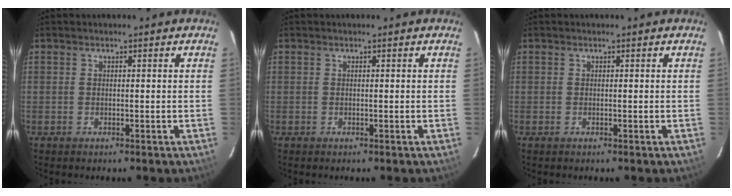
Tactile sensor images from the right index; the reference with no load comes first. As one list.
[{"total": 0.0}, {"total": 0.0}]